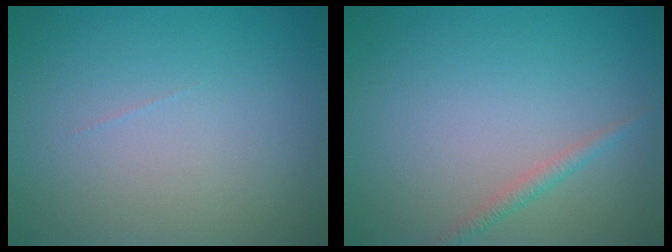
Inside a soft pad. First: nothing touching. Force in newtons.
{"total": 1.1, "press": 1.1, "slide": 0.1}